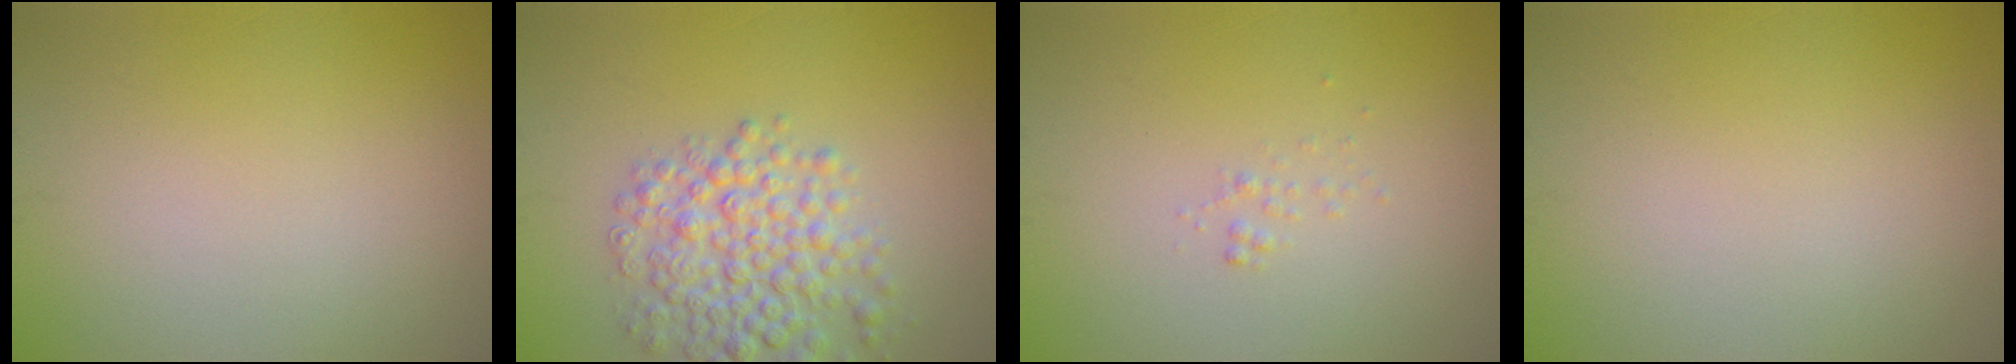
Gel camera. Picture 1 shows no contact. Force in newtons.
{"total": 5.6, "press": 5.6, "slide": 0.2}
{"total": 0.5, "press": 0.5, "slide": 0.0}
{"total": 0.0}